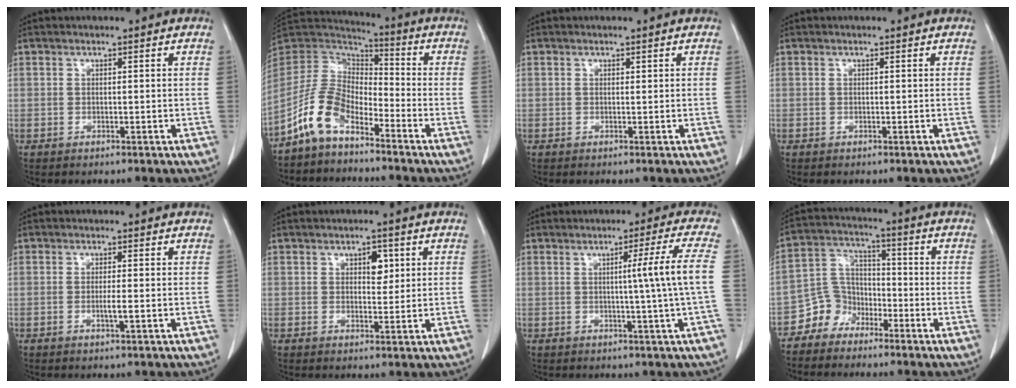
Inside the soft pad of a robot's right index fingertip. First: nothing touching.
{"total": 9.5, "force": [-6.3, 4.6, 5.4], "torque": [-0.125, 0.020, -0.132]}
{"total": 0.0}
{"total": 0.0}
{"total": 1.8, "force": [-0.4, -0.1, 1.8], "torque": [-0.035, -0.003, -0.008]}
{"total": 3.0, "force": [1.1, 1.7, 2.3], "torque": [-0.031, 0.001, 0.016]}
{"total": 6.8, "force": [0.1, -2.4, 6.3], "torque": [-0.093, -0.003, 0.005]}
{"total": 6.5, "force": [-4.4, 4.7, 0.6], "torque": [-0.010, 0.023, -0.085]}